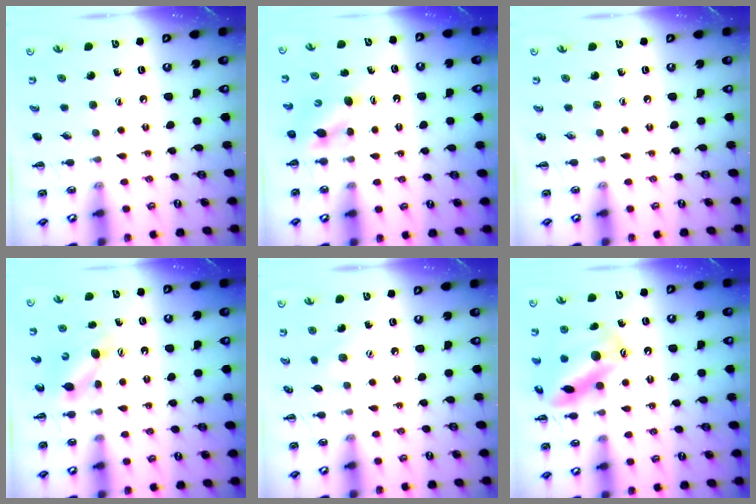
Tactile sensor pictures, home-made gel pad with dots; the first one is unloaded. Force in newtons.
{"total": 3.5, "press": 3.4, "slide": 0.9}
{"total": 0.0}
{"total": 4.5, "press": 4.4, "slide": 0.9}
{"total": 3.4, "press": 3.3, "slide": 0.8}
{"total": 15.6, "press": 15.5, "slide": 1.6}